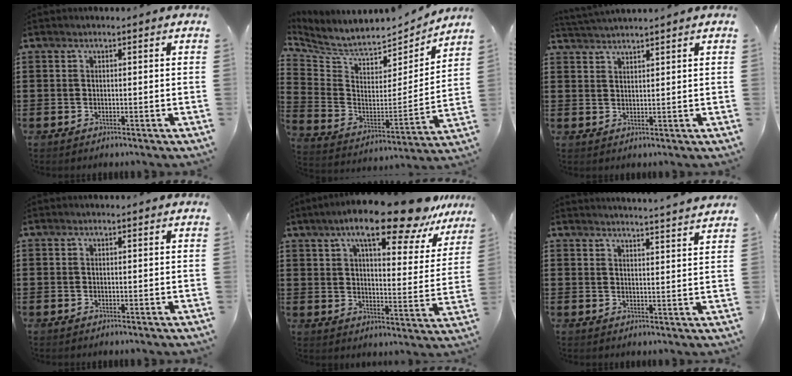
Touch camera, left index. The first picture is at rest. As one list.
[{"total": 6.3, "force": [5.8, 1.6, 1.7], "torque": [-0.069, -0.051, 0.097]}, {"total": 2.1, "force": [2.0, -0.5, -0.1], "torque": [-0.004, -0.004, 0.040]}, {"total": 0.0}, {"total": 15.3, "force": [11.6, 2.6, 9.7], "torque": [-0.173, -0.053, 0.191]}, {"total": 3.4, "force": [3.2, -0.9, 0.2], "torque": [-0.014, -0.021, 0.058]}]